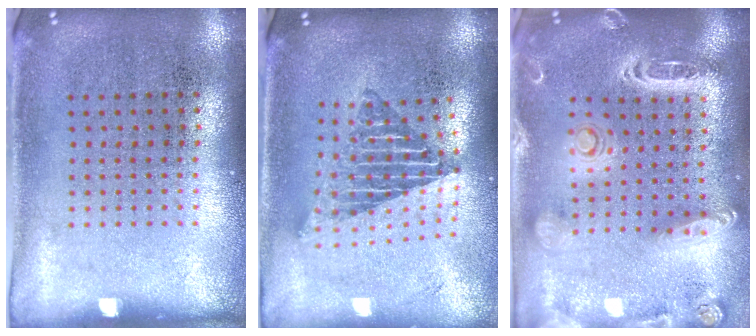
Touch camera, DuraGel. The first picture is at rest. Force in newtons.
{"total": 1.9, "press": 1.5, "slide": 1.2}
{"total": 2.5, "press": 2.2, "slide": 1.1}